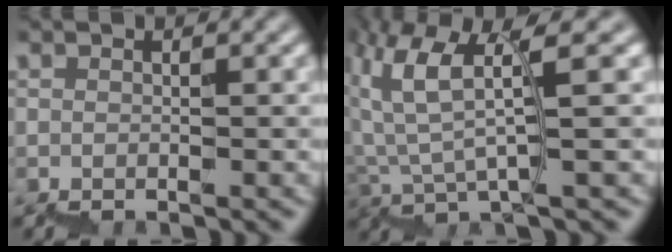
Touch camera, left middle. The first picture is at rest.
{"total": 5.0, "force": [2.9, 0.4, 4.1], "torque": [-0.088, 0.015, 0.050]}